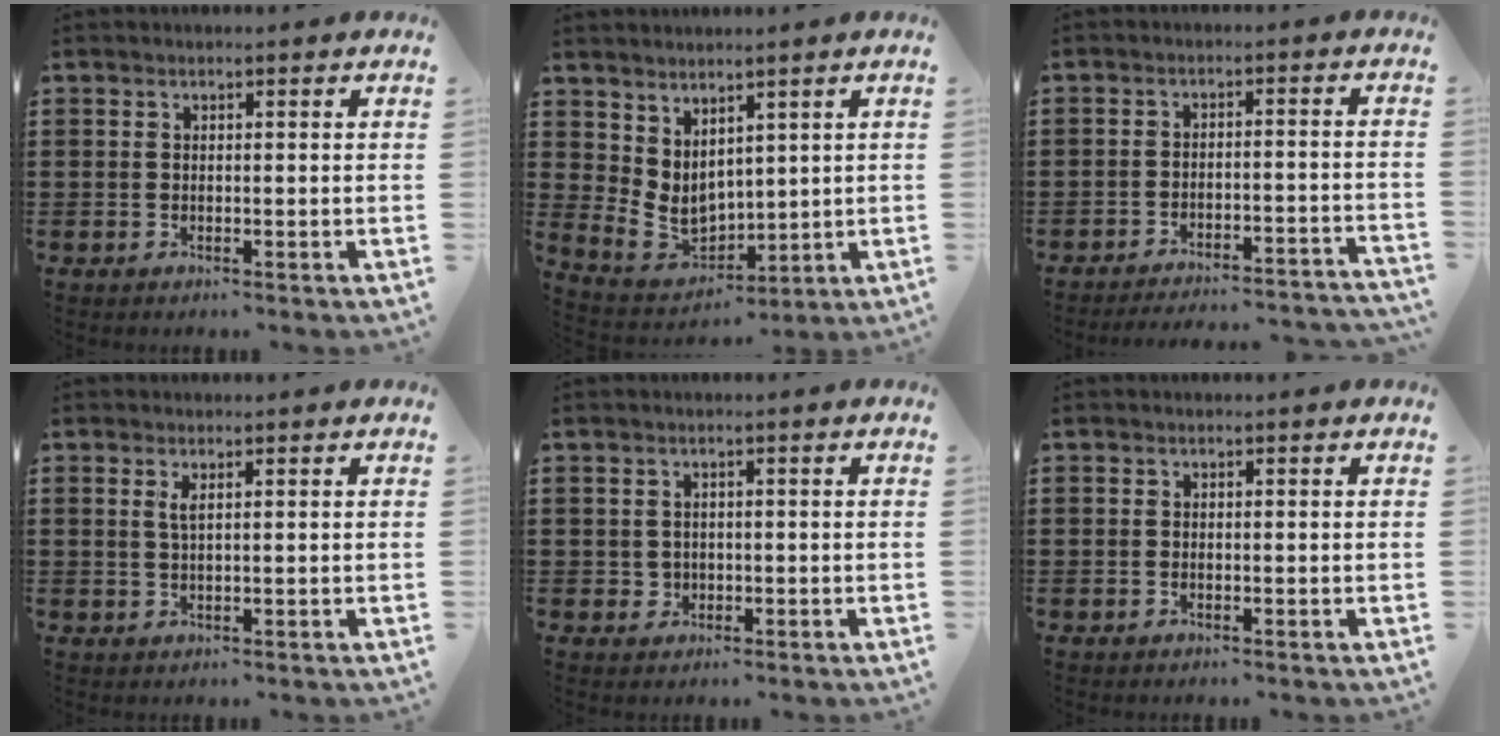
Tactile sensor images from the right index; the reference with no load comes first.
{"total": 5.2, "force": [2.1, 3.8, 2.8], "torque": [-0.088, -0.014, 0.041]}
{"total": 3.8, "force": [-3.7, -0.2, 0.8], "torque": [-0.019, -0.004, -0.077]}
{"total": 1.6, "force": [0.7, 0.4, 1.4], "torque": [-0.030, 0.003, 0.011]}
{"total": 1.3, "force": [0.0, 1.3, 0.3], "torque": [-0.010, 0.008, -0.003]}
{"total": 0.0}